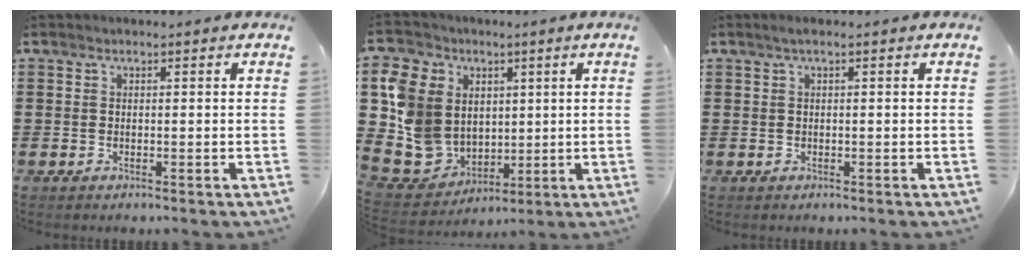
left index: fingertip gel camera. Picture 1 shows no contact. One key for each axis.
{"total": 11.2, "fx": 2.1, "fy": 10.0, "fz": 4.4, "tx": -0.148, "ty": 0.009, "tz": 0.048}
{"total": 0.9, "fx": 0.0, "fy": 0.1, "fz": 0.9, "tx": -0.012, "ty": -0.002, "tz": 0.000}